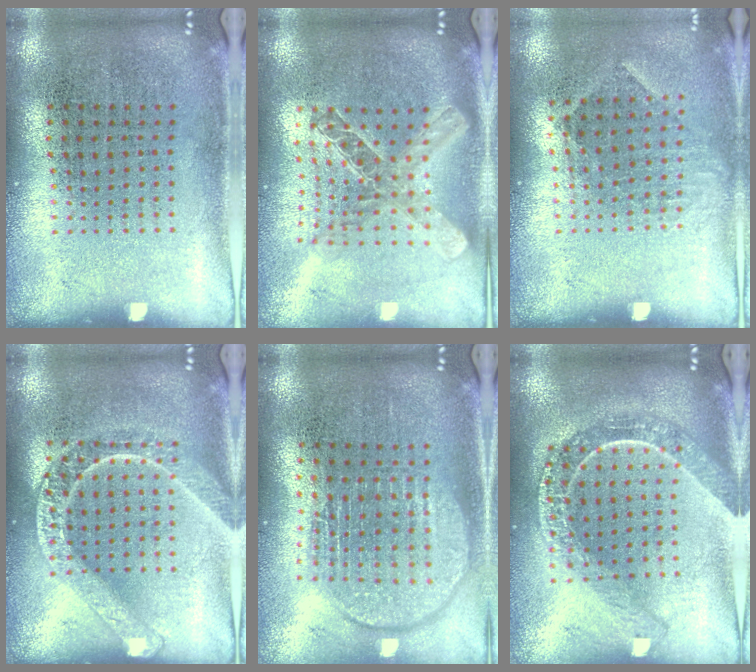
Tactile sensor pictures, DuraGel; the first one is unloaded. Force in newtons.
{"total": 2.0, "press": 1.7, "slide": 1.1}
{"total": 0.9, "press": 0.8, "slide": 0.6}
{"total": 3.0, "press": 2.9, "slide": 0.4}
{"total": 1.8, "press": 1.5, "slide": 1.0}
{"total": 2.2, "press": 1.9, "slide": 1.1}